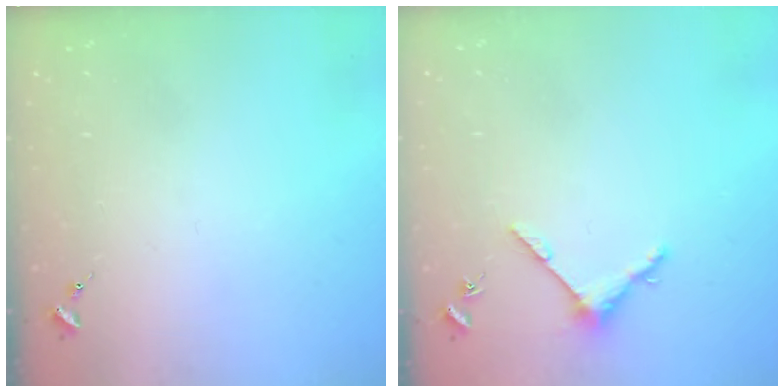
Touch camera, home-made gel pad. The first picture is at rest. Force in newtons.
{"total": 4.8, "press": 4.8, "slide": 0.6}